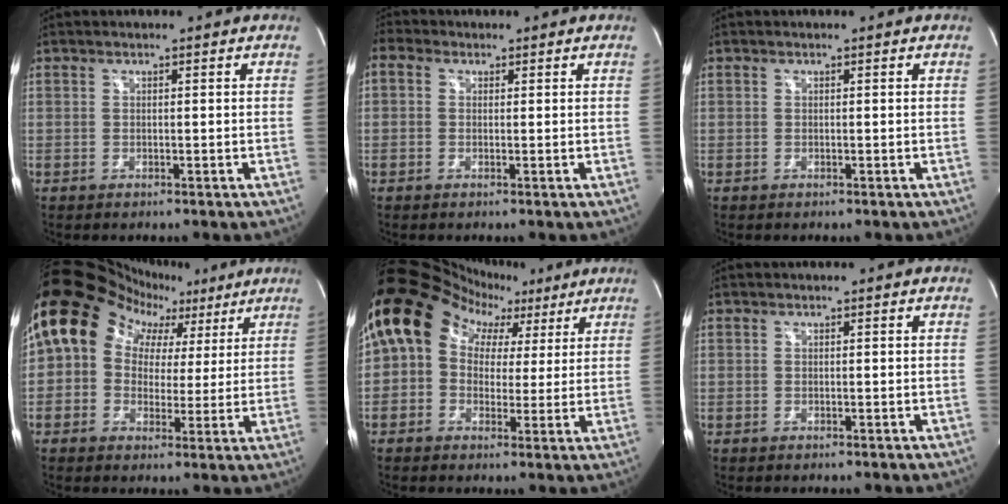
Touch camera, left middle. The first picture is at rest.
{"total": 2.1, "force": [0.7, 1.7, 0.9], "torque": [-0.027, 0.013, 0.009]}
{"total": 0.0}
{"total": 15.6, "force": [6.2, 12.7, 6.7], "torque": [-0.103, 0.078, 0.094]}
{"total": 13.5, "force": [5.5, 10.0, 7.2], "torque": [-0.138, 0.078, 0.089]}
{"total": 0.0}